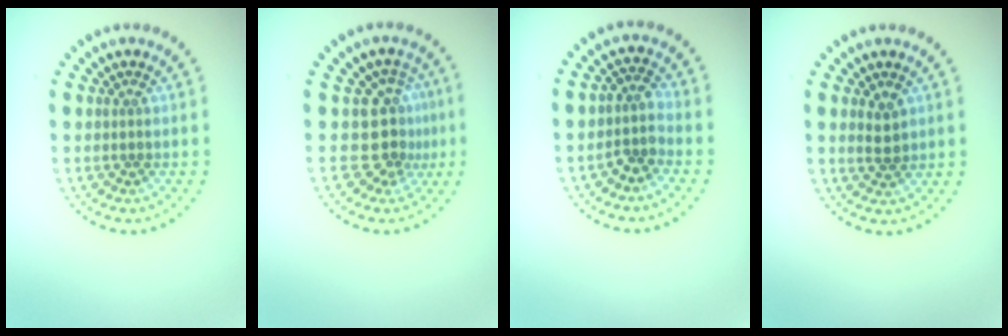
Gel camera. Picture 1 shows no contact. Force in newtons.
{"total": 3.7, "press": 2.7, "slide": 2.5}
{"total": 2.0, "press": 1.6, "slide": 1.3}
{"total": 1.9, "press": 1.8, "slide": 0.4}